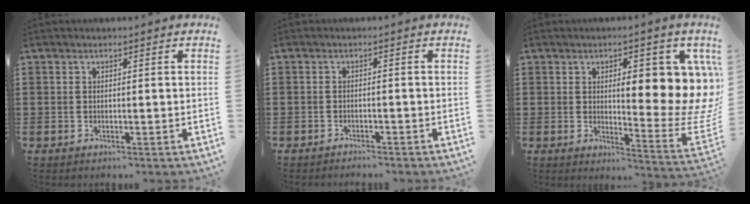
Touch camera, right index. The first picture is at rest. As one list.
[{"total": 1.2, "force": [-1.2, 0.1, 0.1], "torque": [-0.005, 0.002, -0.025]}, {"total": 11.6, "force": [3.4, 4.4, 10.2], "torque": [-0.120, -0.029, 0.053]}]